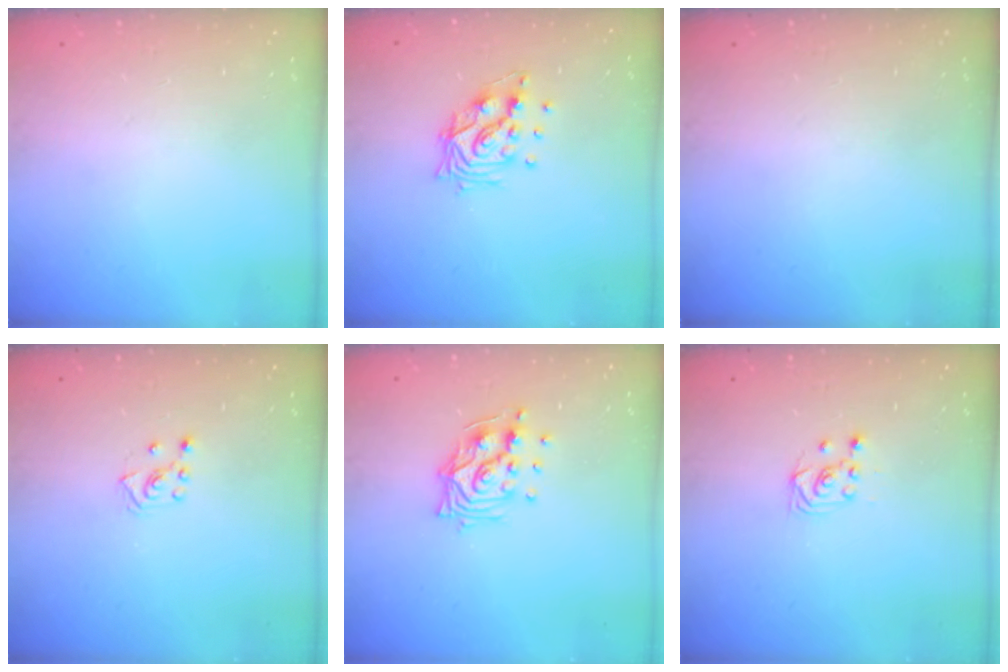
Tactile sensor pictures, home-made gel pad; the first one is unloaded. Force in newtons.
{"total": 11.5, "press": 11.4, "slide": 1.5}
{"total": 0.0}
{"total": 2.8, "press": 2.7, "slide": 0.5}
{"total": 11.7, "press": 11.7, "slide": 0.6}
{"total": 2.5, "press": 2.2, "slide": 1.2}